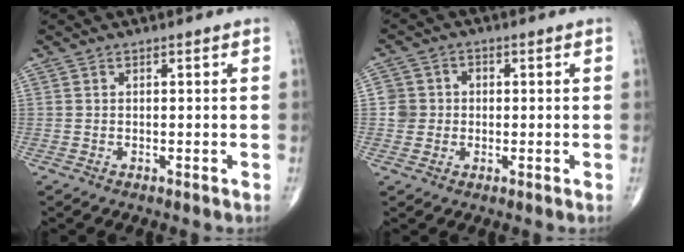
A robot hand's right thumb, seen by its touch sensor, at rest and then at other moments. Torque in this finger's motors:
{"motor_torque": [0.45, 0.65, 0.32, 0.16, -0.02]}